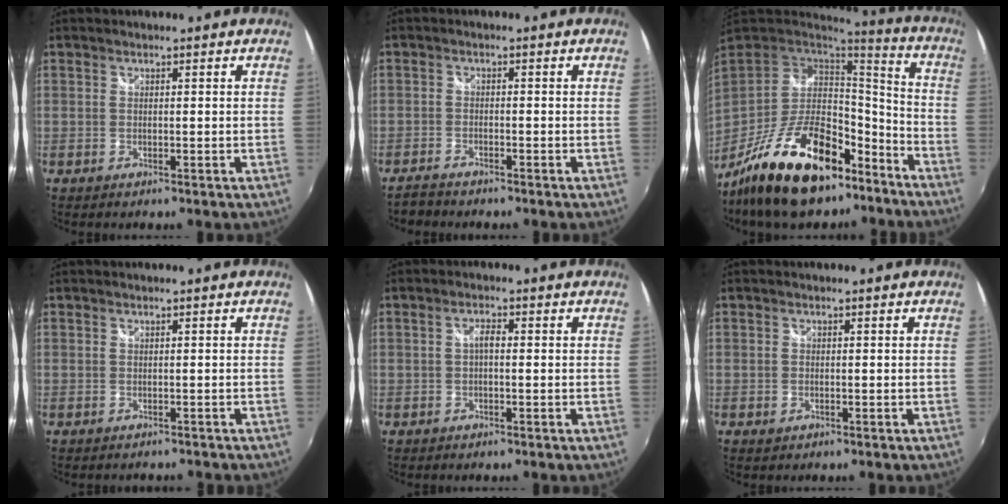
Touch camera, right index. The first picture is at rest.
{"total": 3.3, "force": [-3.0, 0.9, 1.0], "torque": [-0.034, -0.009, -0.058]}
{"total": 25.3, "force": [-16.5, 11.2, 15.6], "torque": [-0.289, -0.003, -0.256]}
{"total": 1.3, "force": [-1.1, 0.5, 0.4], "torque": [-0.012, -0.006, -0.014]}
{"total": 1.7, "force": [-0.2, 0.7, 1.6], "torque": [-0.031, 0.007, -0.006]}
{"total": 0.8, "force": [-0.3, 0.7, 0.4], "torque": [-0.007, -0.001, -0.004]}